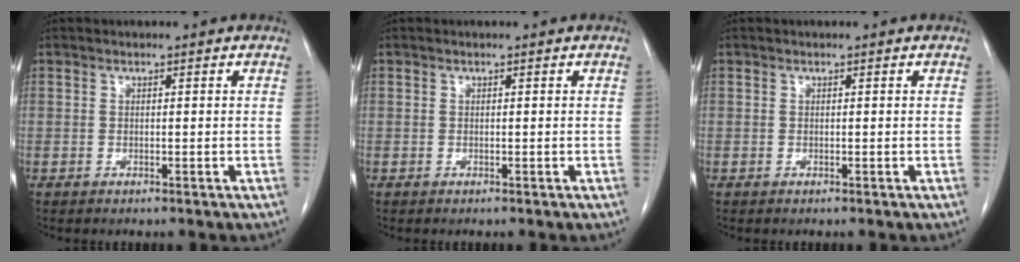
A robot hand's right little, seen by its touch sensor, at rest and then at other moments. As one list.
[{"total": 0.0}, {"total": 0.0}]